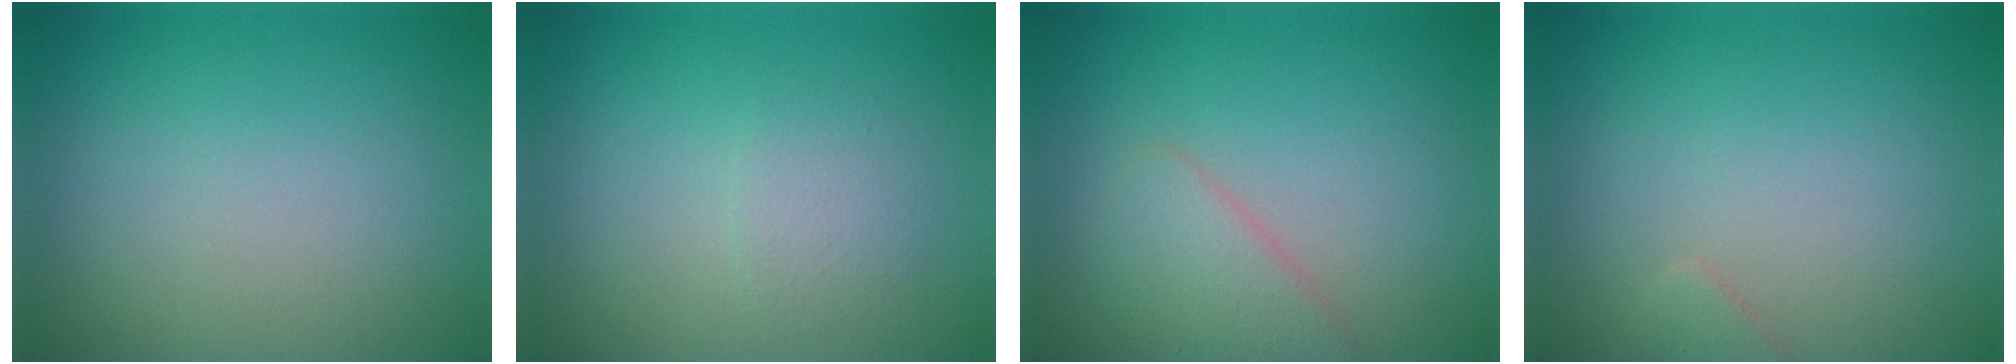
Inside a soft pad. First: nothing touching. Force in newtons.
{"total": 1.6, "press": 1.6, "slide": 0.0}
{"total": 2.6, "press": 2.6, "slide": 0.1}
{"total": 0.8, "press": 0.8, "slide": 0.1}